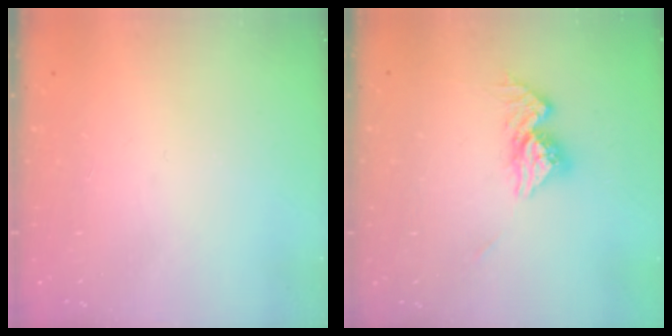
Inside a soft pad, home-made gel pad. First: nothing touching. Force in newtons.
{"total": 10.7, "press": 10.6, "slide": 0.9}